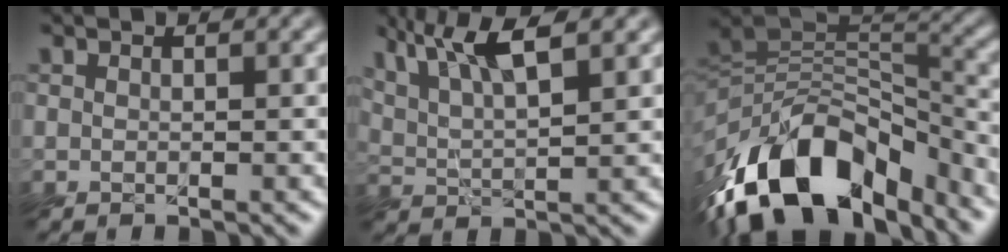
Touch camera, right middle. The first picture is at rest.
{"total": 5.5, "force": [3.6, 1.1, 4.0], "torque": [-0.072, 0.012, 0.057]}
{"total": 15.2, "force": [-10.5, 7.4, 8.0], "torque": [-0.162, 0.022, -0.187]}